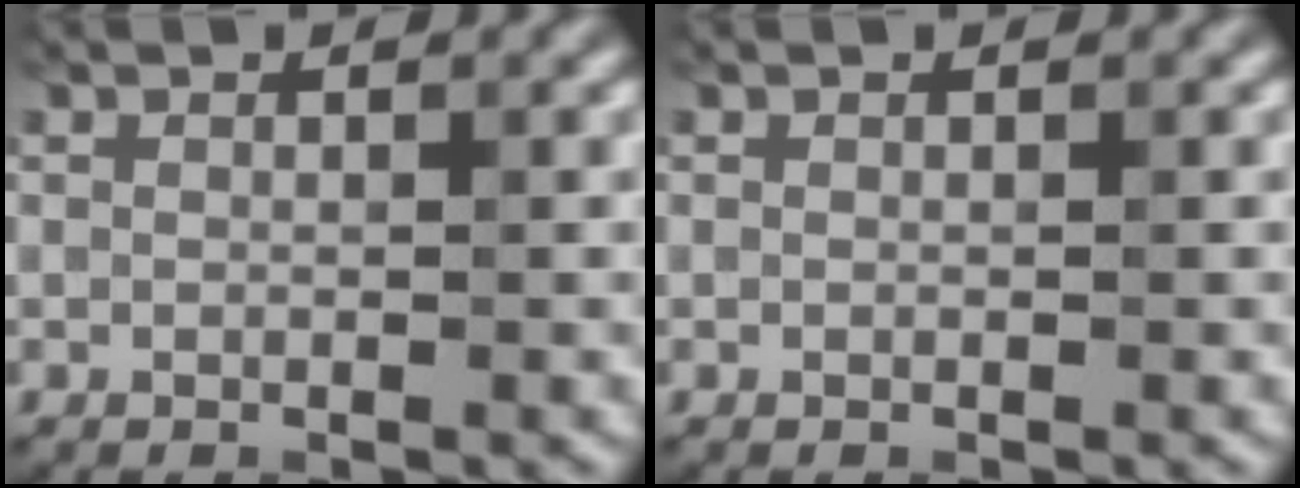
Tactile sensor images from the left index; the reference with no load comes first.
{"total": 0.0}